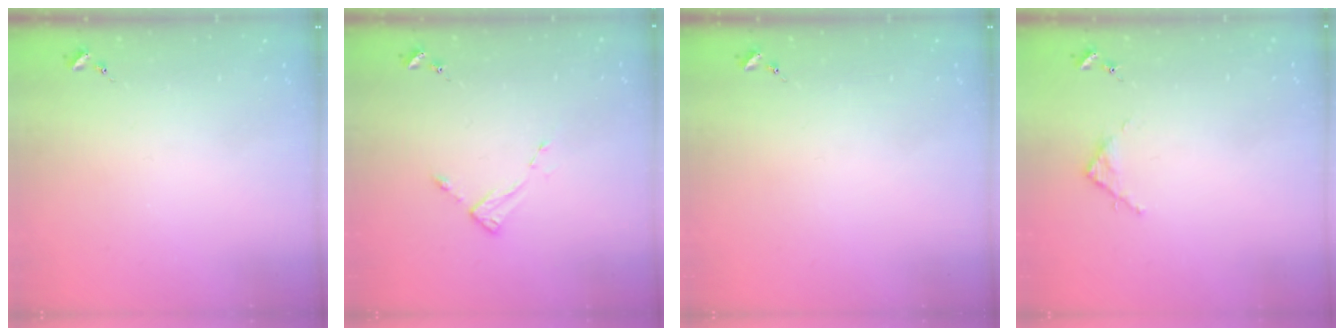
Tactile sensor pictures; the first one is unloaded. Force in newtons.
{"total": 2.6, "press": 2.6, "slide": 0.4}
{"total": 0.0}
{"total": 2.8, "press": 2.8, "slide": 0.4}